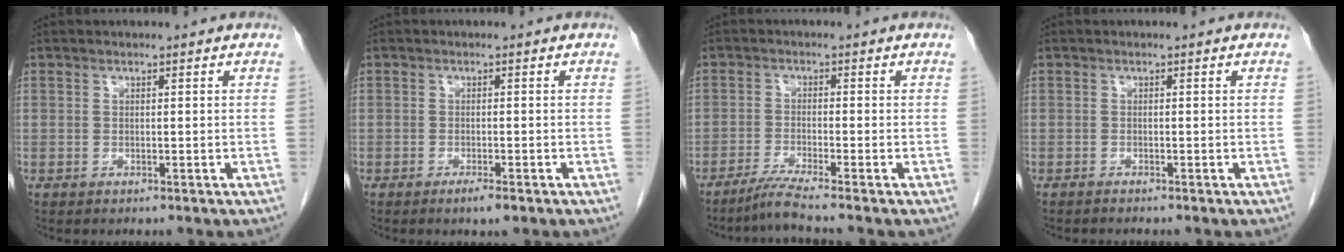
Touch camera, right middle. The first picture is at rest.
{"total": 1.9, "force": [-1.2, 0.1, 1.4], "torque": [-0.026, -0.004, -0.019]}
{"total": 3.7, "force": [-3.1, -1.5, 1.4], "torque": [-0.033, -0.017, -0.064]}
{"total": 0.7, "force": [-0.6, -0.1, 0.1], "torque": [-0.003, -0.001, -0.010]}